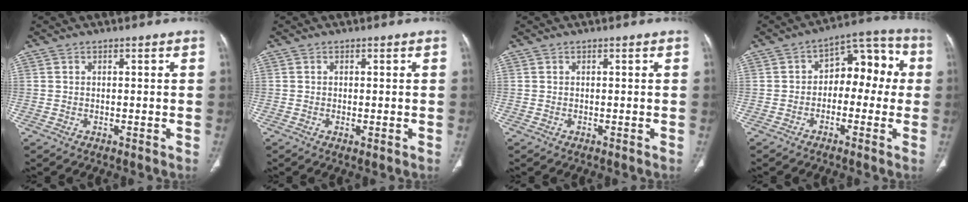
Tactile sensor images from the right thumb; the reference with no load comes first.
{"total": 0.8, "force": [-0.2, 0.2, 0.8], "torque": [-0.018, -0.005, -0.004]}
{"total": 0.0}
{"total": 11.1, "force": [0.0, 7.1, 8.5], "torque": [-0.062, 0.048, -0.016]}